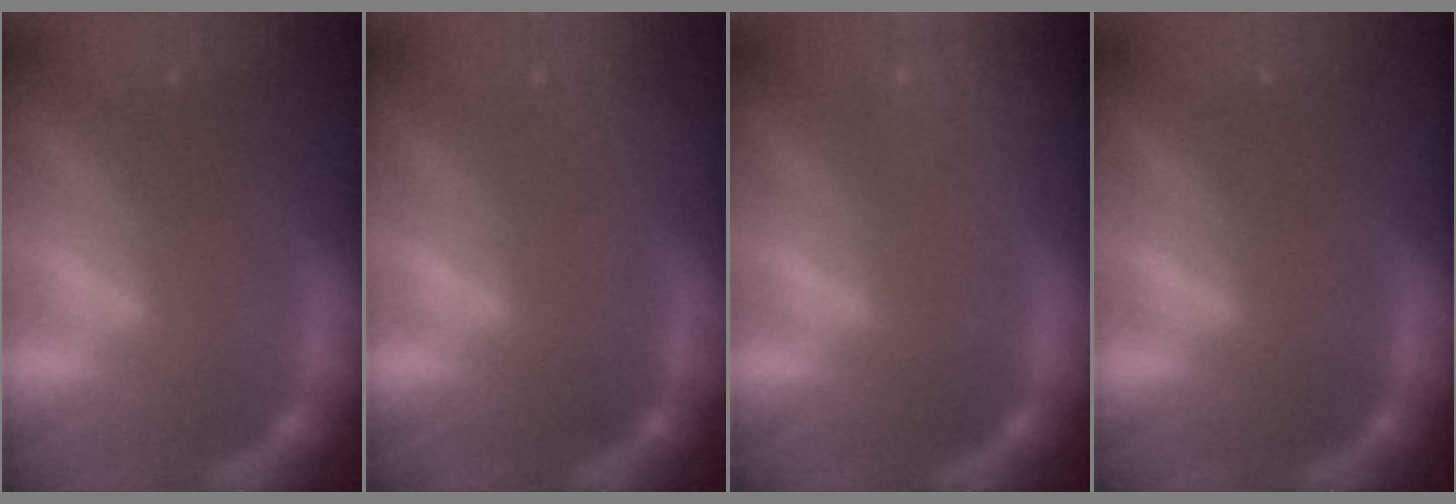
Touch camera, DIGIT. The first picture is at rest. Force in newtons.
{"total": 1.9}
{"total": 8.5}
{"total": 0.0}